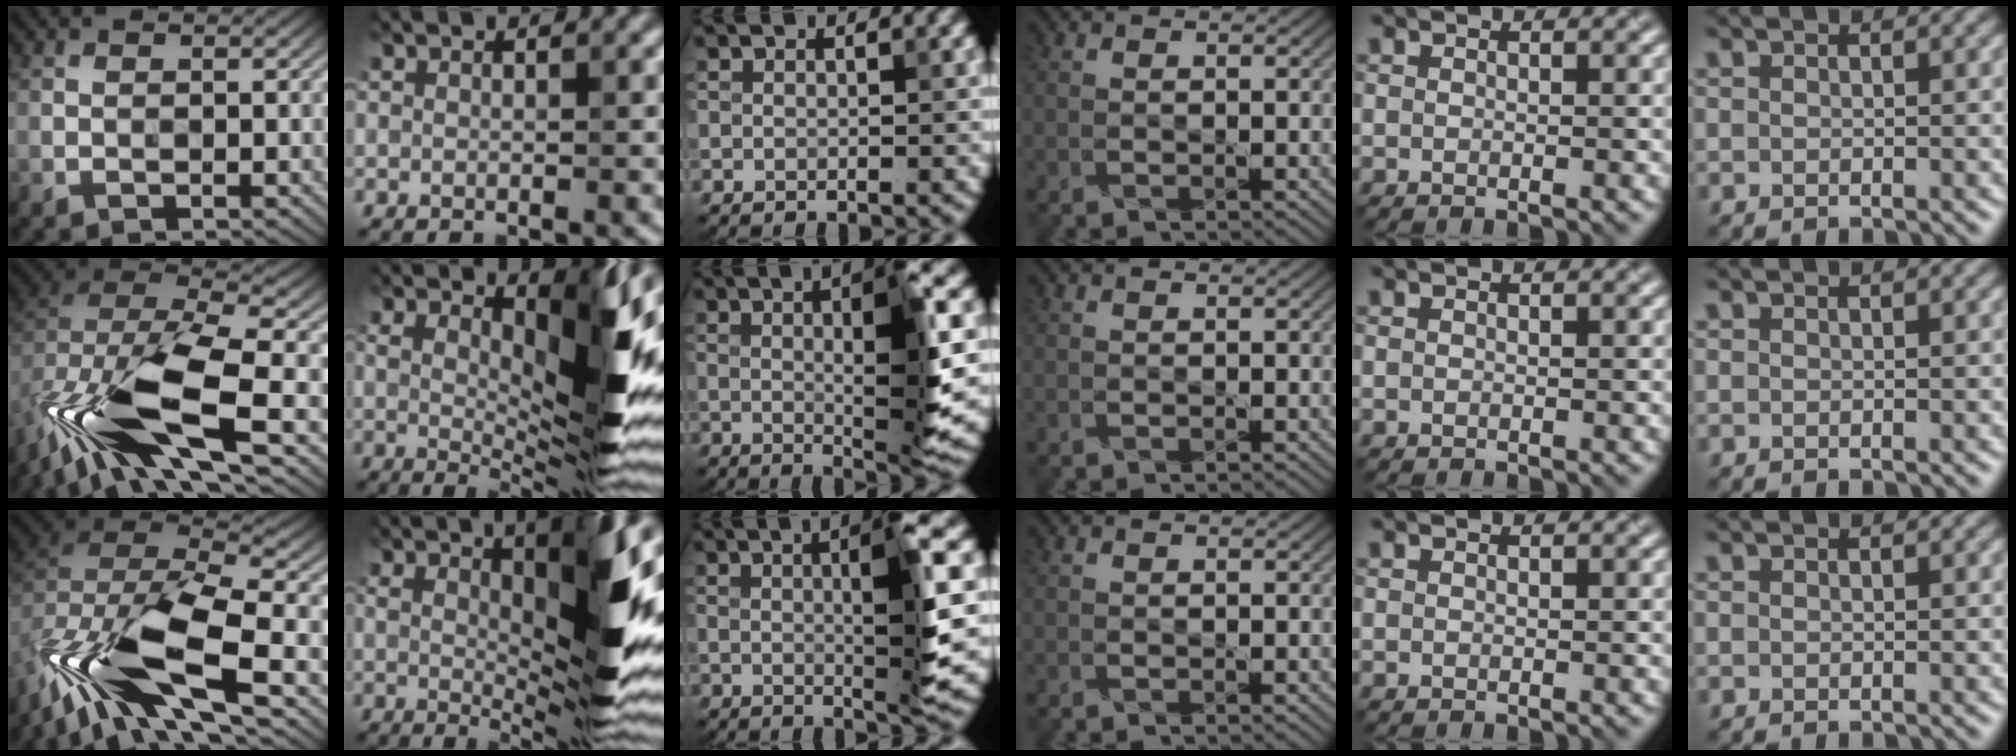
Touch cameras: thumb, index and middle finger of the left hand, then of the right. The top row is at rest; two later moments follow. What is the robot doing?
{"motion": "shake", "object": "box of matches"}